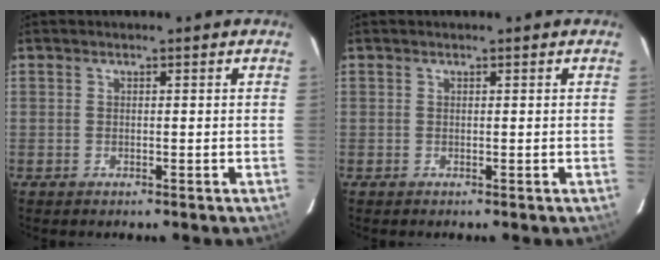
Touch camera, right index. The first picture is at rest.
{"total": 0.0}